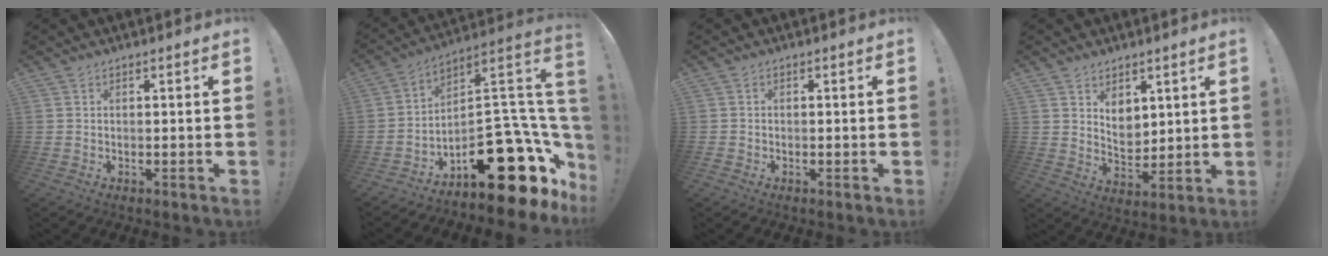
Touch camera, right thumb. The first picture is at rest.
{"total": 21.5, "force": [-8.6, 9.8, 17.1], "torque": [-0.188, 0.020, -0.129]}
{"total": 0.8, "force": [-0.5, 0.6, 0.2], "torque": [-0.007, 0.005, -0.007]}
{"total": 7.5, "force": [4.1, 5.5, 3.1], "torque": [-0.048, -0.028, 0.082]}